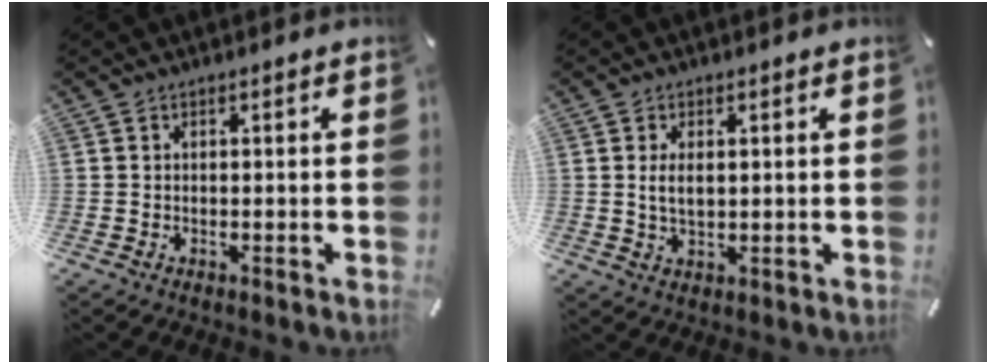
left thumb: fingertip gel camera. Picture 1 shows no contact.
{"total": 3.9, "force": [0.7, 1.8, 3.4], "torque": [-0.068, 0.000, 0.006]}